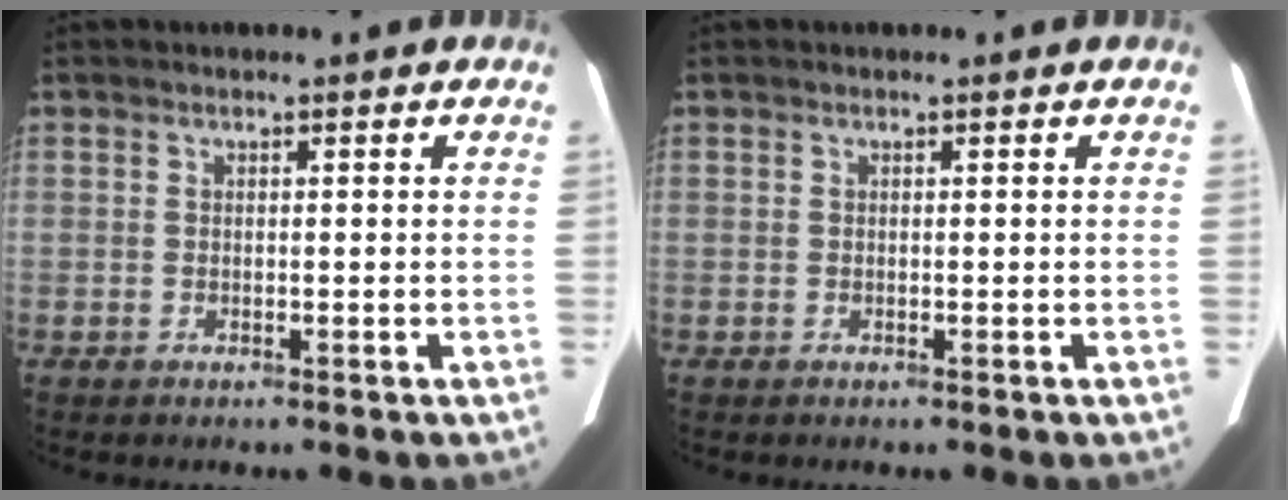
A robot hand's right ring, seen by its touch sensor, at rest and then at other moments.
{"total": 0.0}